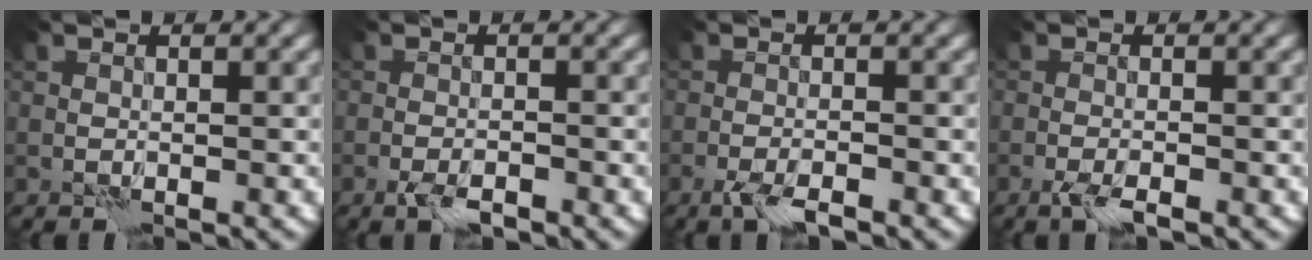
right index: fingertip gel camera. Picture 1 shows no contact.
{"total": 2.1, "force": [-1.3, 0.6, 1.5], "torque": [-0.031, -0.001, -0.027]}
{"total": 2.4, "force": [-1.7, 0.4, 1.6], "torque": [-0.039, -0.003, -0.036]}
{"total": 1.9, "force": [-1.2, 0.3, 1.4], "torque": [-0.035, -0.002, -0.027]}